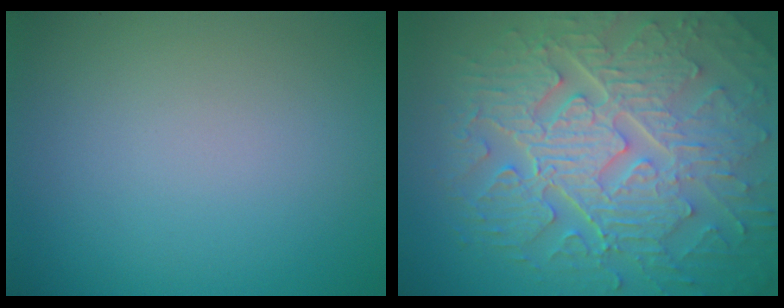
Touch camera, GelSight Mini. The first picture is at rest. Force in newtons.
{"total": 10.6, "press": 7.0, "slide": 7.9}